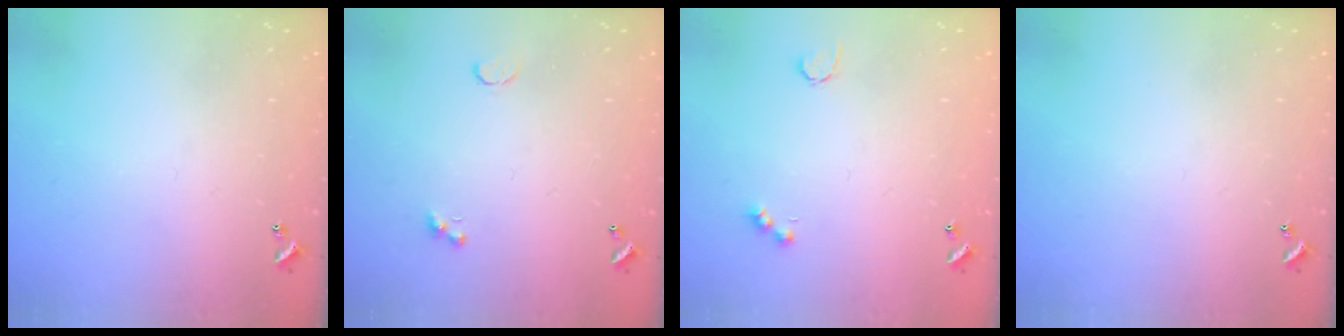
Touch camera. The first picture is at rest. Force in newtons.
{"total": 0.6, "press": 0.4, "slide": 0.4}
{"total": 4.4, "press": 4.3, "slide": 0.9}
{"total": 0.0}